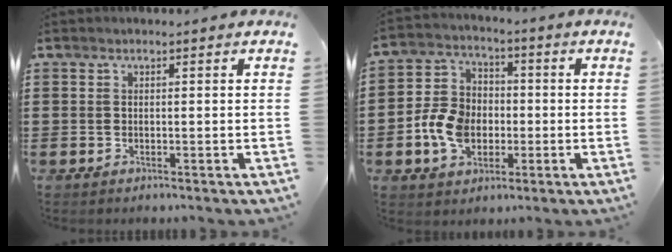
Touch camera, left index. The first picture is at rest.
{"total": 8.3, "force": [-1.8, 6.6, 4.7], "torque": [-0.117, 0.016, -0.035]}